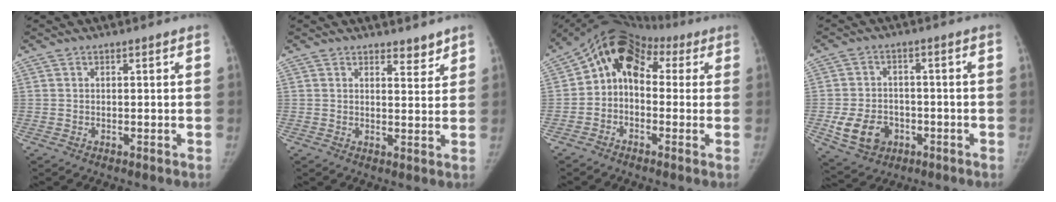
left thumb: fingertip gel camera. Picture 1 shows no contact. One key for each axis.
{"total": 3.0, "fx": 2.6, "fy": 1.2, "fz": 0.9, "tx": 0.003, "ty": -0.020, "tz": 0.037}
{"total": 11.9, "fx": 1.8, "fy": 9.1, "fz": 7.5, "tx": -0.089, "ty": 0.049, "tz": 0.014}
{"total": 9.0, "fx": -3.0, "fy": 7.1, "fz": 4.7, "tx": -0.070, "ty": 0.014, "tz": -0.041}